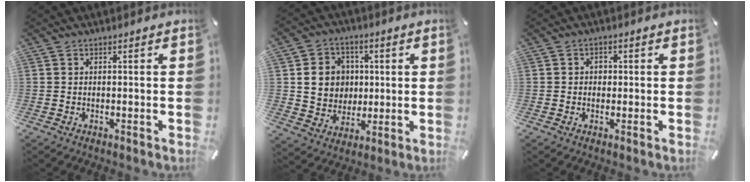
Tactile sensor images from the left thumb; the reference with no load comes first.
{"total": 10.5, "force": [1.2, 9.7, 3.8], "torque": [-0.050, 0.006, 0.030]}
{"total": 1.9, "force": [-0.2, 1.7, 1.0], "torque": [-0.013, 0.004, -0.009]}